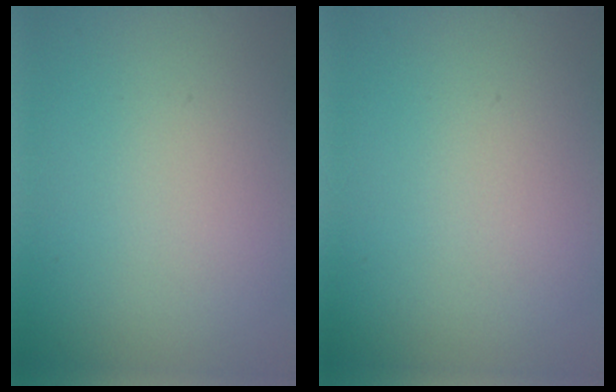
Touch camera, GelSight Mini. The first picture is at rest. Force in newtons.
{"total": 0.0}